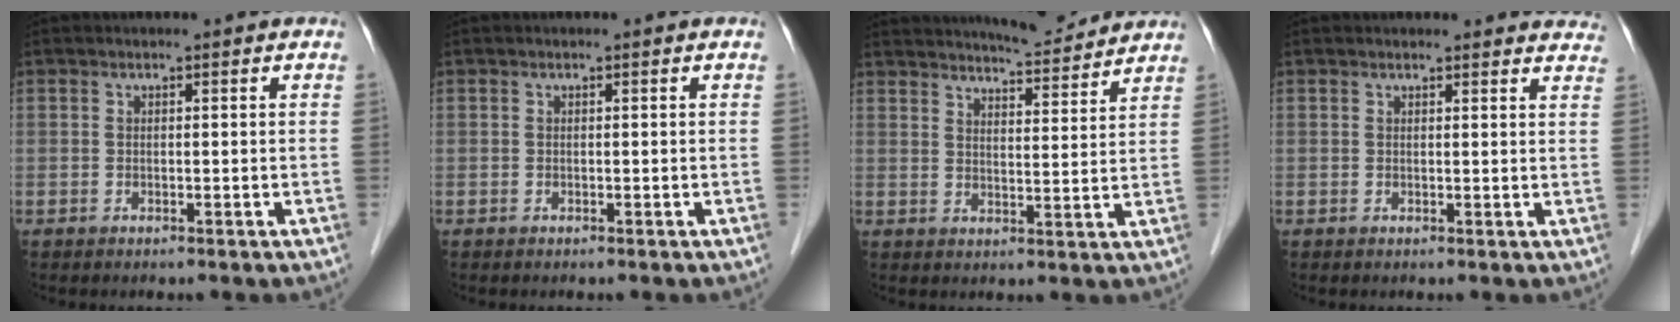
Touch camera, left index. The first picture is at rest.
{"total": 0.0}
{"total": 9.6, "force": [9.1, 0.7, 2.7], "torque": [-0.046, 0.002, 0.126]}
{"total": 9.0, "force": [8.6, 2.2, 1.3], "torque": [0.018, 0.001, 0.067]}